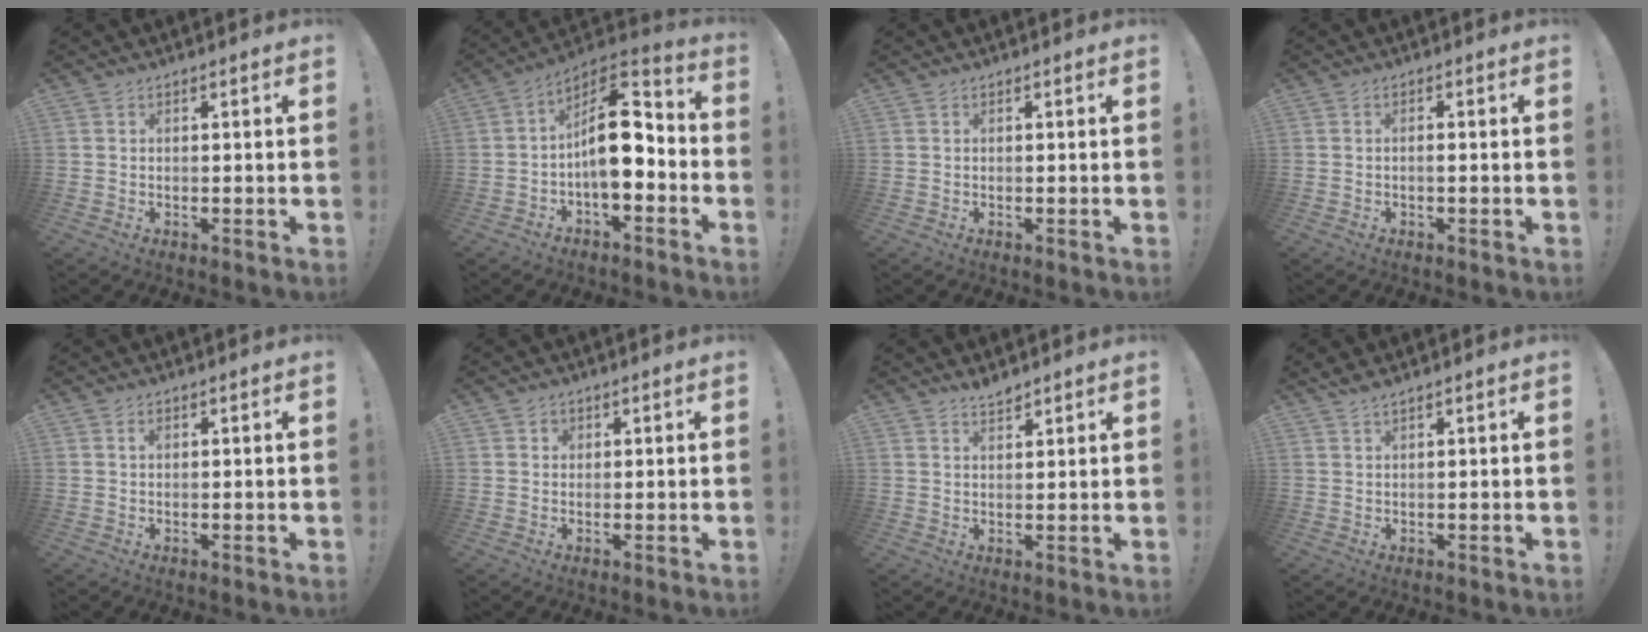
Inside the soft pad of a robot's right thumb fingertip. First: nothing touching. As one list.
[{"total": 15.4, "force": [-1.1, 7.9, 13.2], "torque": [-0.208, 0.015, -0.016]}, {"total": 0.0}, {"total": 1.2, "force": [-0.7, 0.1, 0.9], "torque": [-0.016, 0.001, -0.012]}, {"total": 0.9, "force": [0.4, 0.6, 0.5], "torque": [-0.002, -0.001, 0.006]}, {"total": 1.5, "force": [0.6, 1.3, 0.3], "torque": [-0.002, 0.000, 0.009]}, {"total": 1.9, "force": [1.8, 0.3, 0.6], "torque": [0.003, -0.015, 0.030]}, {"total": 1.5, "force": [1.2, -0.1, 0.8], "torque": [-0.018, -0.002, 0.022]}]